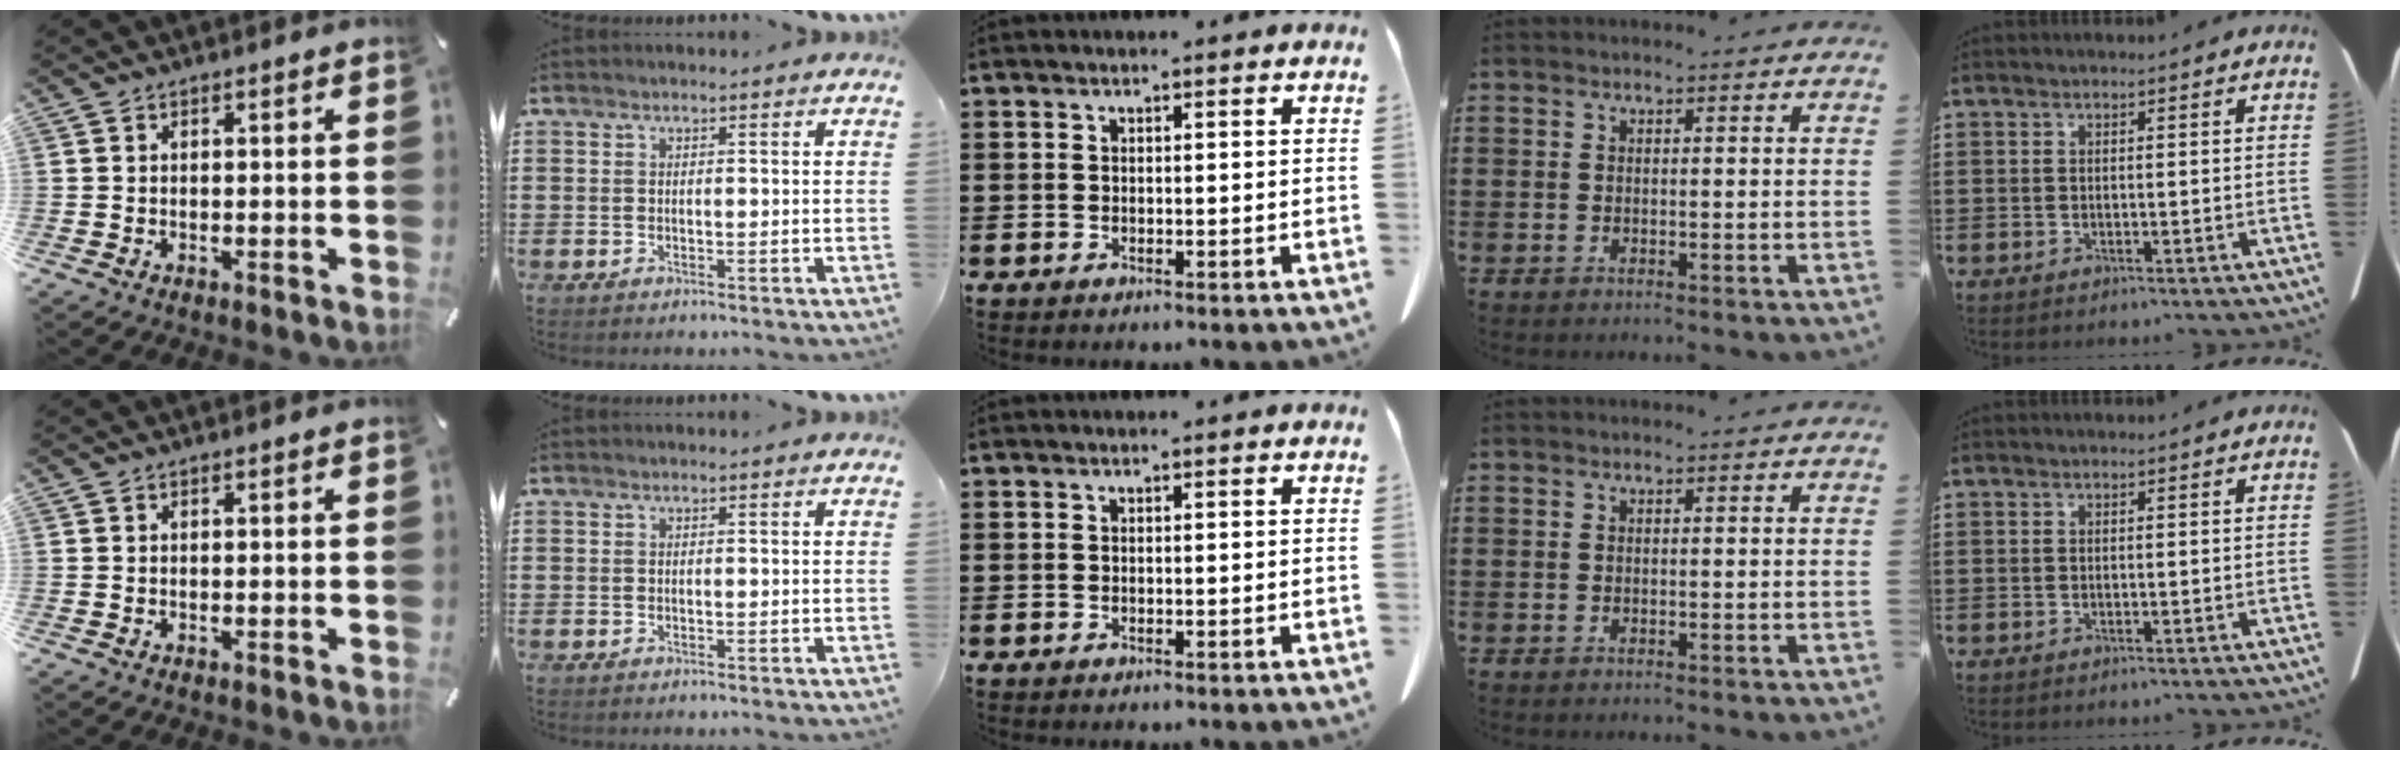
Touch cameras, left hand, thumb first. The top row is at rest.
{}